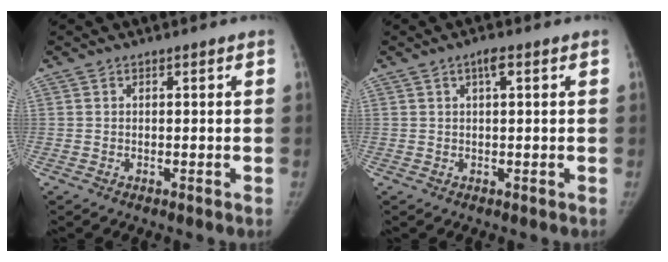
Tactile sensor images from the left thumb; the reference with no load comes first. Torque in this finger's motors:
{"motor_torque": [0.10, 0.04, 0.13, 0.50, 0.08]}